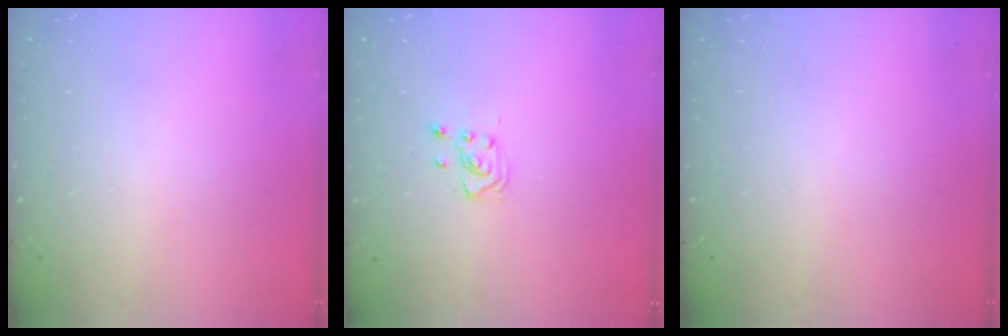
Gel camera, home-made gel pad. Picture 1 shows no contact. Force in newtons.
{"total": 2.8, "press": 2.7, "slide": 0.7}
{"total": 0.0}